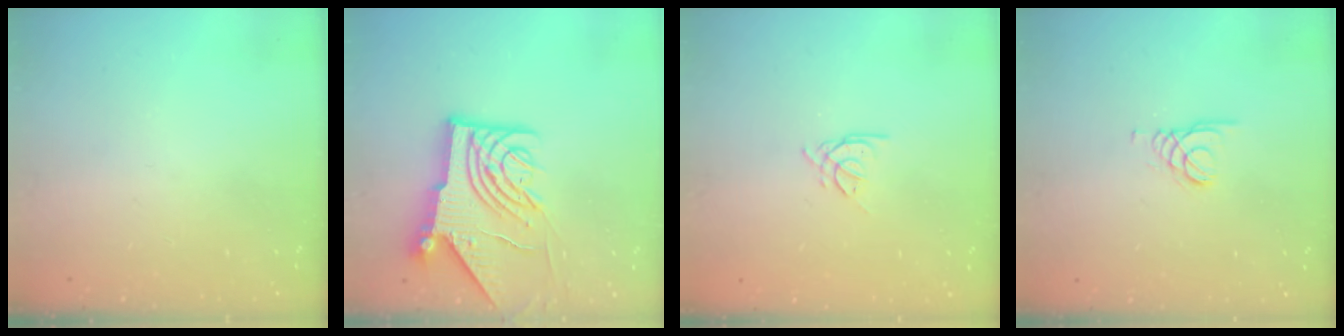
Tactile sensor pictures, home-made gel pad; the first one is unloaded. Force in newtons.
{"total": 12.2, "press": 12.1, "slide": 1.5}
{"total": 1.9, "press": 1.9, "slide": 0.4}
{"total": 1.6, "press": 1.6, "slide": 0.0}